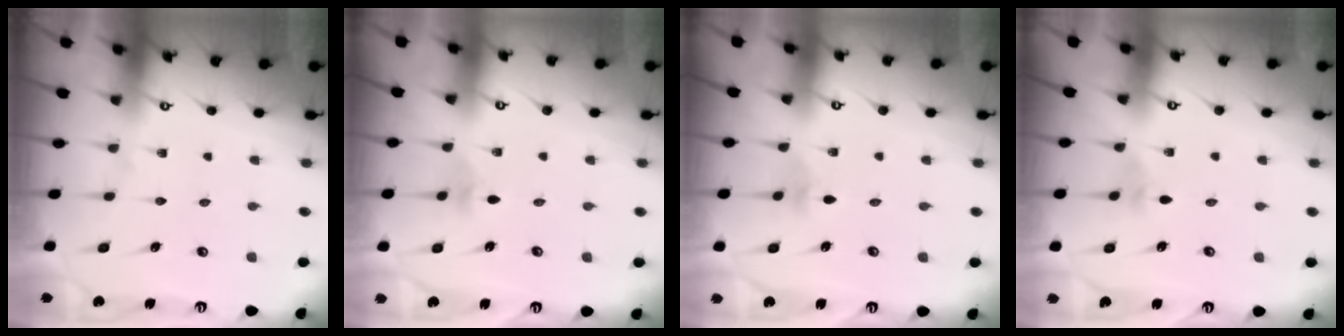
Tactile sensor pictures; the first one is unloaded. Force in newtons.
{"total": 2.8, "press": 2.7, "slide": 0.8}
{"total": 2.8, "press": 2.7, "slide": 0.8}
{"total": 2.0, "press": 2.0, "slide": 0.5}